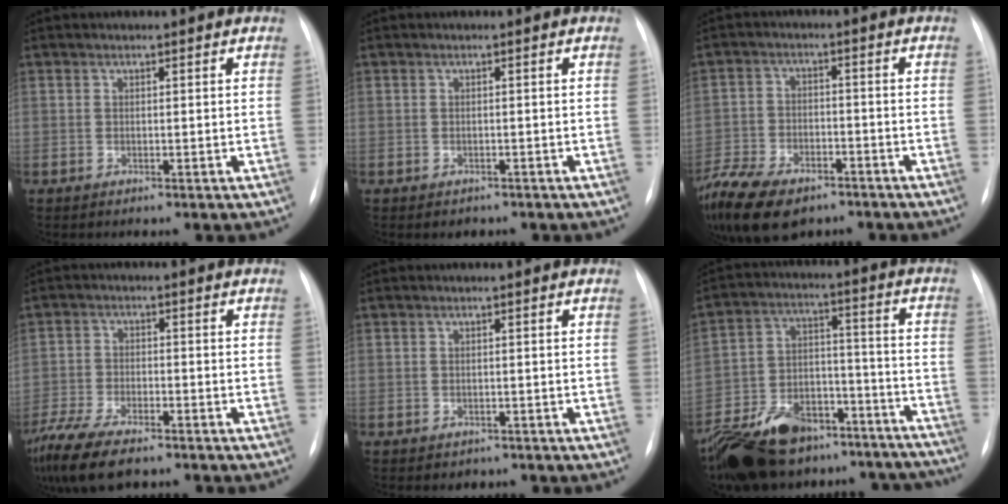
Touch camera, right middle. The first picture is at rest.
{"total": 1.4, "force": [-1.1, 1.0, 0.2], "torque": [-0.005, 0.001, -0.011]}
{"total": 17.9, "force": [-12.1, 9.3, 9.4], "torque": [-0.252, -0.020, -0.198]}
{"total": 12.2, "force": [-9.1, 3.8, 7.1], "torque": [-0.140, -0.022, -0.157]}
{"total": 1.5, "force": [-1.1, 1.0, 0.2], "torque": [-0.006, 0.002, -0.012]}
{"total": 27.4, "force": [-22.0, 12.2, 11.0], "torque": [-0.169, 0.023, -0.309]}